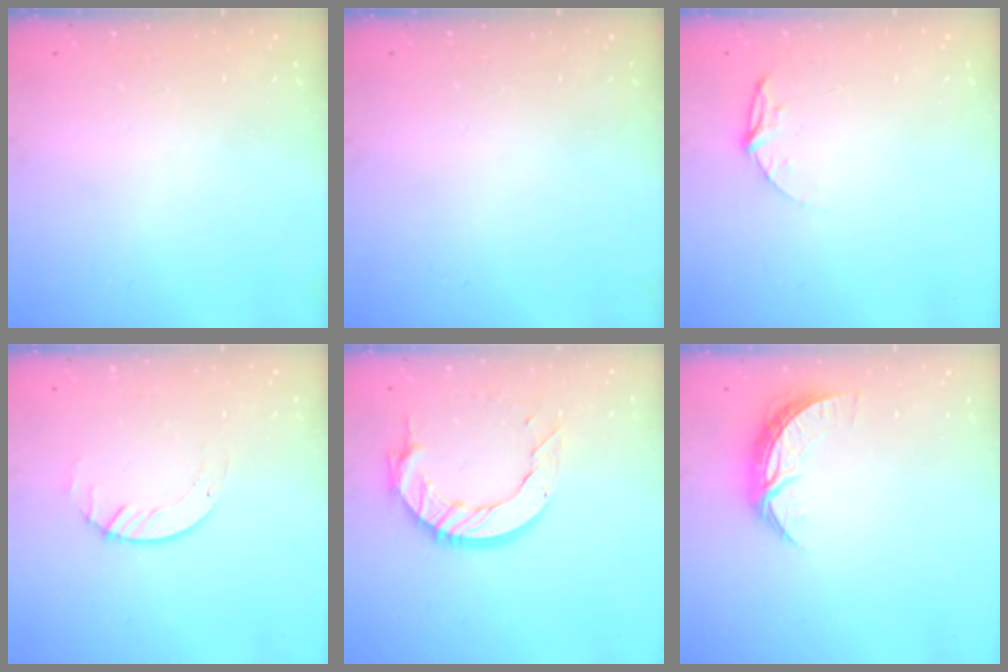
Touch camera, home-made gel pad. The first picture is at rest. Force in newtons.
{"total": 0.0}
{"total": 5.3, "press": 5.3, "slide": 0.5}
{"total": 2.6, "press": 2.6, "slide": 0.3}
{"total": 12.5, "press": 12.4, "slide": 0.9}
{"total": 7.6, "press": 7.6, "slide": 0.1}